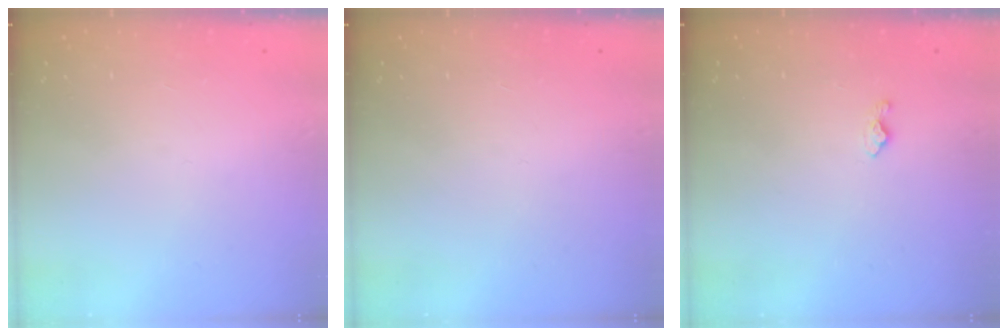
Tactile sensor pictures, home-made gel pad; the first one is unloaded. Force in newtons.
{"total": 0.0}
{"total": 3.6, "press": 3.5, "slide": 0.6}